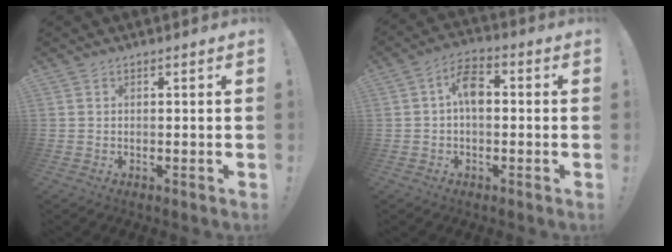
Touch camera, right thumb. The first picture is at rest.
{"total": 7.7, "force": [0.1, 4.4, 6.3], "torque": [-0.105, 0.011, 0.000]}